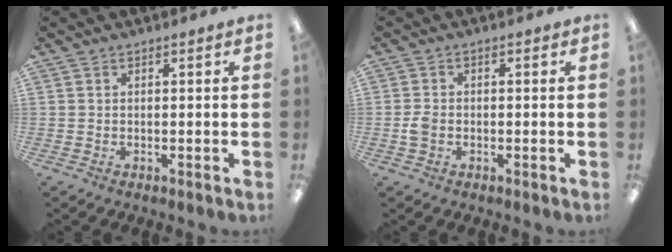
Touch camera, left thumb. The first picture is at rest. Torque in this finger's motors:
{"motor_torque": [-0.07, 0.08, -0.06, -0.11, 0.00]}